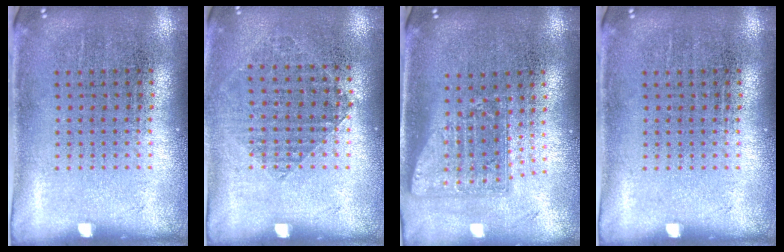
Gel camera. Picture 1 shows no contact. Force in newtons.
{"total": 0.9, "press": 0.8, "slide": 0.3}
{"total": 1.7, "press": 1.3, "slide": 1.1}
{"total": 0.0}